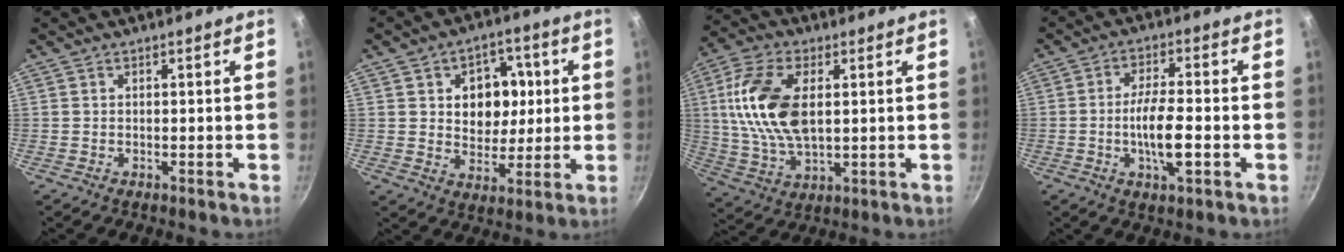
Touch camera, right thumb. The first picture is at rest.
{"total": 11.5, "force": [2.0, 9.0, 7.0], "torque": [-0.053, -0.005, 0.032]}
{"total": 16.0, "force": [2.8, 8.7, 13.1], "torque": [-0.249, -0.002, 0.053]}
{"total": 8.9, "force": [-2.1, 2.6, 8.3], "torque": [-0.149, 0.014, -0.042]}